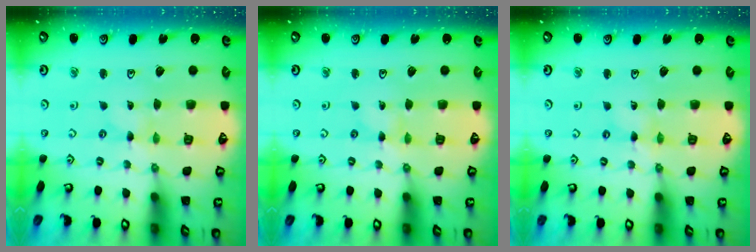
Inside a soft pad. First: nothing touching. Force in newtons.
{"total": 0.0}
{"total": 0.7, "press": 0.7, "slide": 0.1}